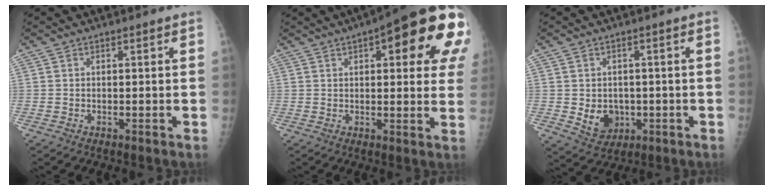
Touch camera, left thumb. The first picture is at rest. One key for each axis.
{"total": 21.6, "fx": 8.2, "fy": 7.3, "fz": 18.6, "tx": -0.212, "ty": 0.004, "tz": 0.096}
{"total": 6.4, "fx": -1.0, "fy": 5.3, "fz": 3.4, "tx": -0.027, "ty": 0.000, "tz": -0.001}